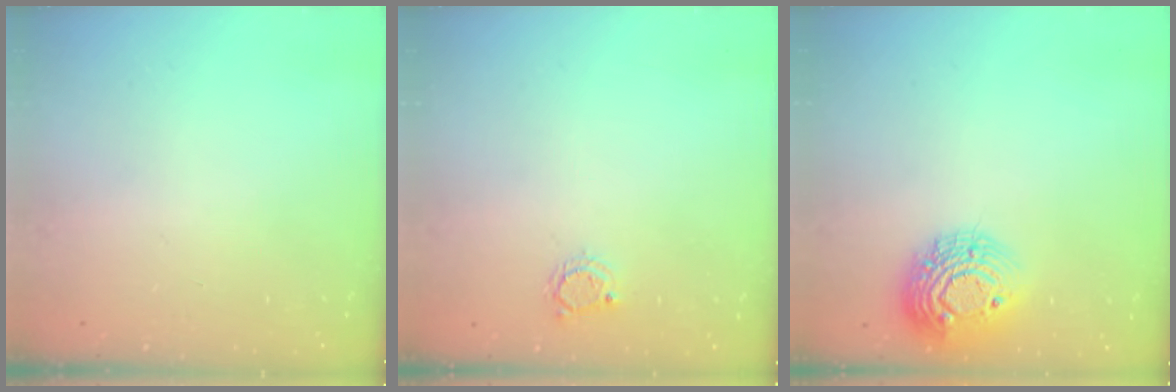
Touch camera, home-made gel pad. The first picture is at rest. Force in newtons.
{"total": 3.7, "press": 3.6, "slide": 0.4}
{"total": 15.6, "press": 15.6, "slide": 1.0}